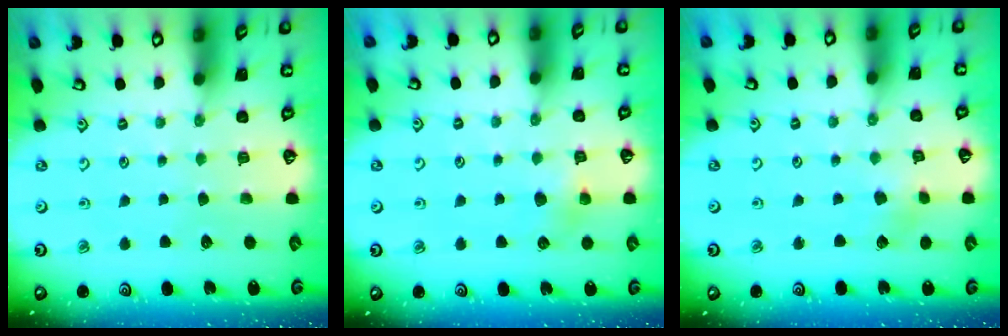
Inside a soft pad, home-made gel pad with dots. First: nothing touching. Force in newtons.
{"total": 5.7, "press": 5.7, "slide": 0.8}
{"total": 3.4, "press": 3.3, "slide": 0.4}